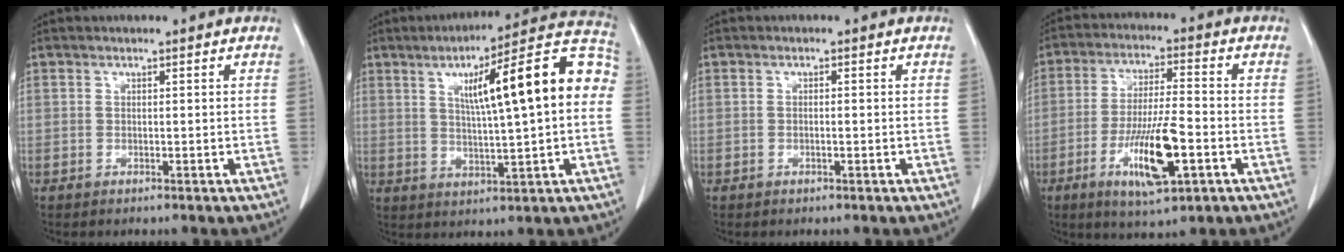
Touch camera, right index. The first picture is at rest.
{"total": 17.1, "force": [3.0, 2.0, 16.7], "torque": [-0.233, 0.038, 0.040]}
{"total": 0.7, "force": [-0.2, 0.1, 0.7], "torque": [-0.012, 0.002, -0.002]}
{"total": 11.5, "force": [-4.1, 1.9, 10.5], "torque": [-0.193, -0.010, -0.066]}